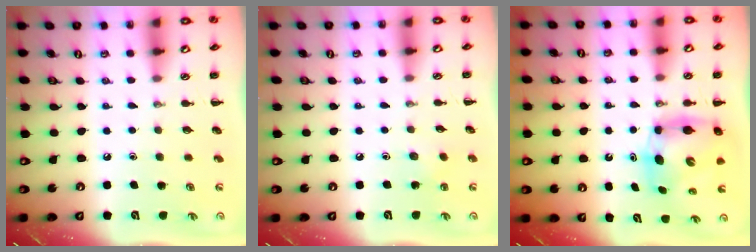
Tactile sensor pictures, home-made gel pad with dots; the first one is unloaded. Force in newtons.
{"total": 4.4, "press": 4.2, "slide": 1.3}
{"total": 7.0, "press": 6.8, "slide": 1.8}